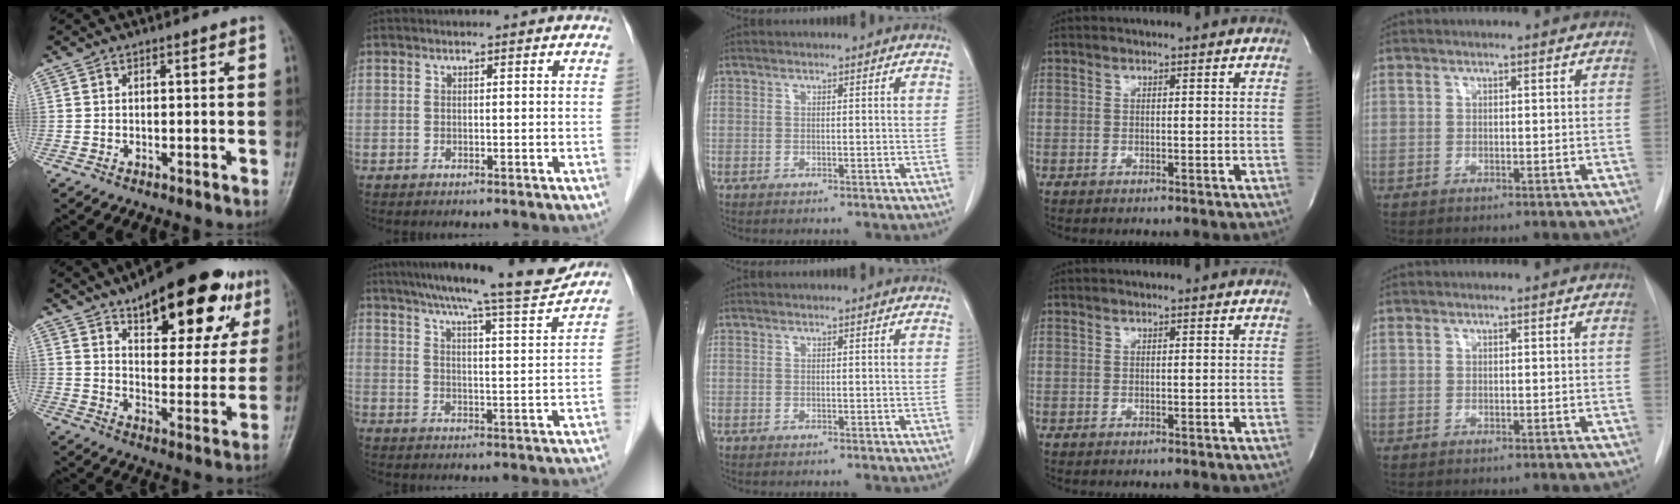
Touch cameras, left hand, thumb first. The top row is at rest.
{"thumb": {"total": 23.6, "force": [13.8, 9.5, 16.7], "torque": [-0.191, -0.034, 0.201]}, "index": {"total": 15.2, "force": [13.6, -0.1, 6.7], "torque": [-0.099, -0.014, 0.187]}}